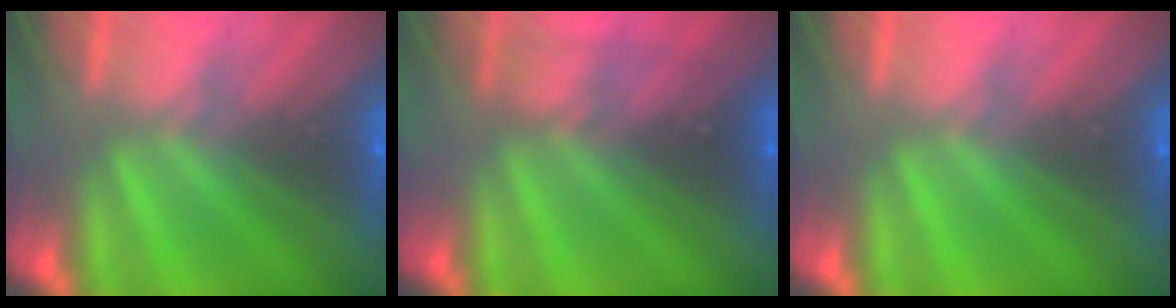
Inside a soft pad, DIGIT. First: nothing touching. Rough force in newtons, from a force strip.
{"total": 2.7}
{"total": 0.0}